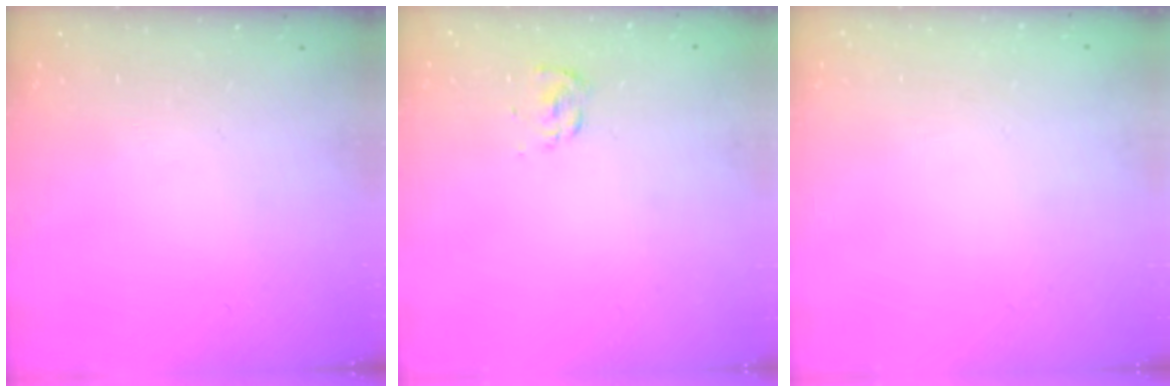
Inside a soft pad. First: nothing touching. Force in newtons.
{"total": 2.6, "press": 2.5, "slide": 0.8}
{"total": 1.7, "press": 1.7, "slide": 0.2}